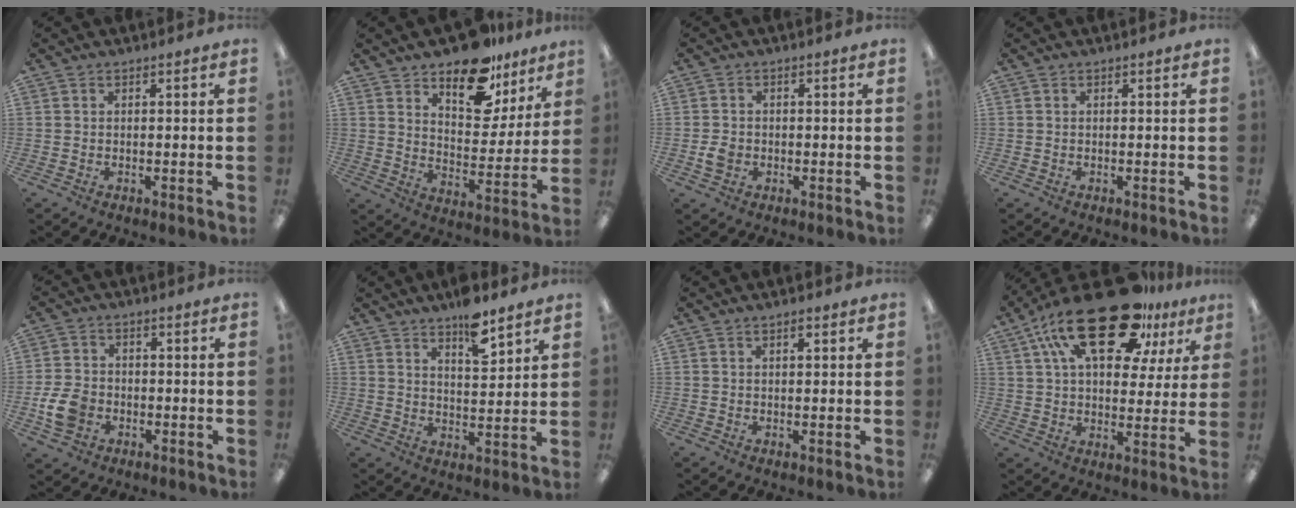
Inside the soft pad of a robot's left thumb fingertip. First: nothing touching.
{"total": 15.9, "force": [11.7, 7.7, 7.6], "torque": [-0.109, -0.072, 0.206]}
{"total": 3.1, "force": [-0.8, 2.5, 1.6], "torque": [-0.018, 0.002, -0.016]}
{"total": 0.0}
{"total": 7.6, "force": [-2.4, 5.7, 4.4], "torque": [-0.096, 0.014, -0.042]}
{"total": 8.7, "force": [6.8, 2.9, 4.5], "torque": [-0.059, -0.044, 0.115]}
{"total": 1.7, "force": [1.0, 0.7, 1.2], "torque": [-0.017, -0.002, 0.016]}
{"total": 24.6, "force": [15.0, 10.6, 16.4], "torque": [-0.280, -0.076, 0.252]}